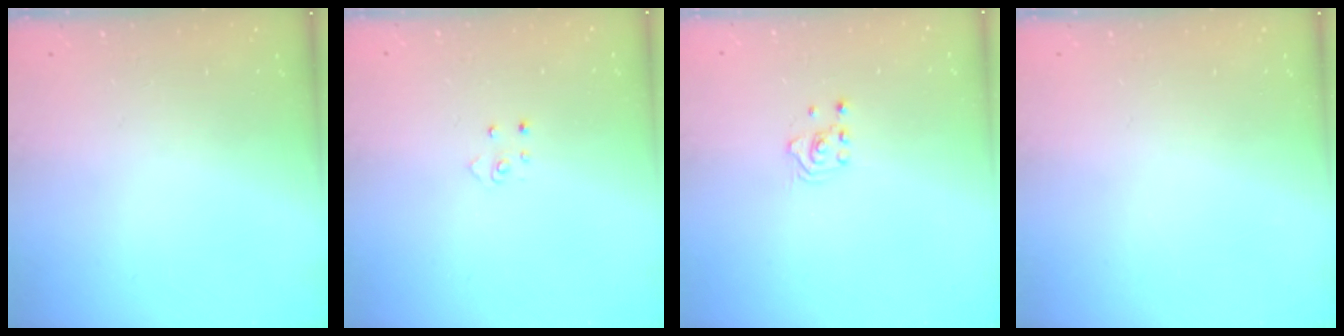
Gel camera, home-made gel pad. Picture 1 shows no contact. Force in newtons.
{"total": 2.6, "press": 2.6, "slide": 0.3}
{"total": 1.6, "press": 1.5, "slide": 0.2}
{"total": 0.0}